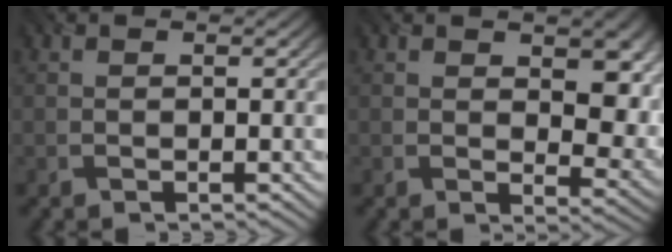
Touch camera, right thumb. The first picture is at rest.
{"total": 6.8, "force": [1.6, 3.7, 5.5], "torque": [-0.078, -0.007, 0.030]}